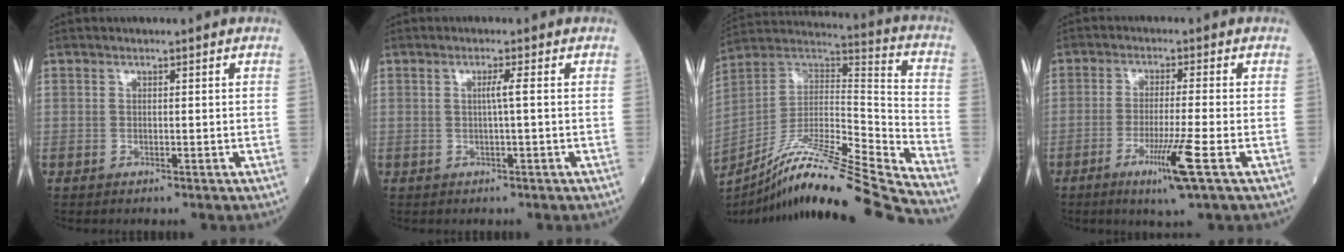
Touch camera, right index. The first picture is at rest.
{"total": 1.5, "force": [0.0, -0.5, 1.5], "torque": [-0.026, 0.002, 0.000]}
{"total": 25.9, "force": [-22.4, -1.6, 13.0], "torque": [-0.201, -0.022, -0.371]}
{"total": 7.0, "force": [-3.1, -1.0, 6.2], "torque": [-0.113, -0.021, -0.057]}